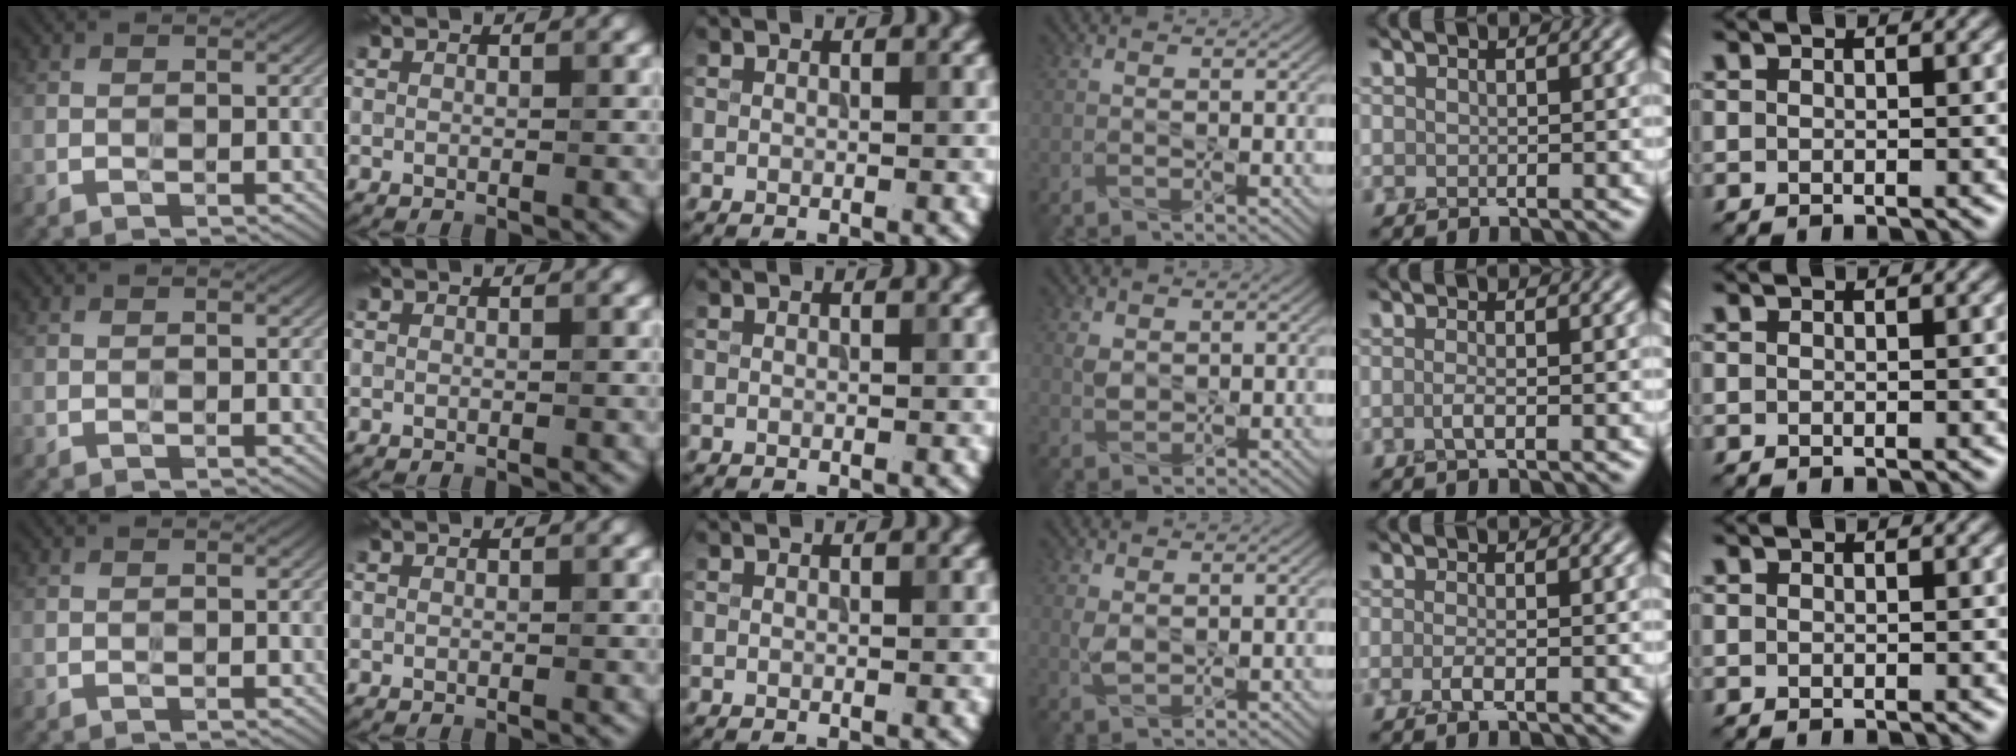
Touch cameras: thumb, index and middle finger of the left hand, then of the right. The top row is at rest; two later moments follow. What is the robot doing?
{"motion": "squeeze", "object": "tweezer"}